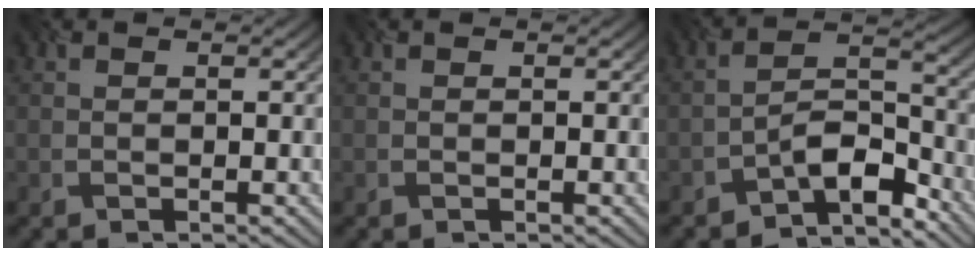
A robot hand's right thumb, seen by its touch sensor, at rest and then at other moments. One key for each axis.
{"total": 0.0}
{"total": 8.0, "fx": -6.4, "fy": 2.8, "fz": 3.9, "tx": -0.048, "ty": 0.012, "tz": -0.120}